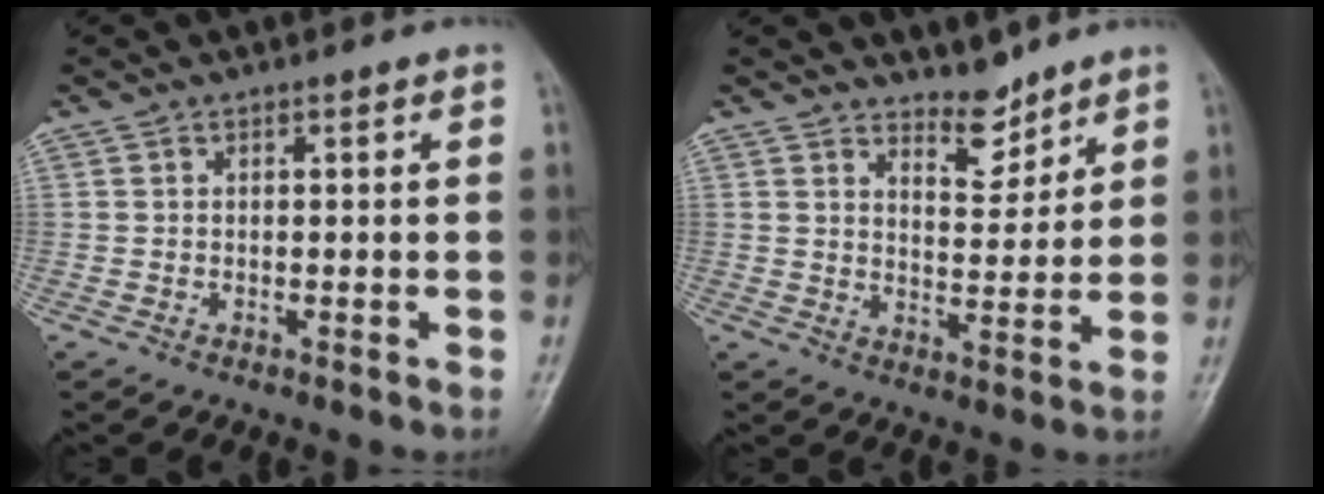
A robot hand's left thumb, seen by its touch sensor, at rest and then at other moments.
{"total": 5.5, "force": [4.7, 2.2, 1.6], "torque": [-0.004, -0.044, 0.084]}